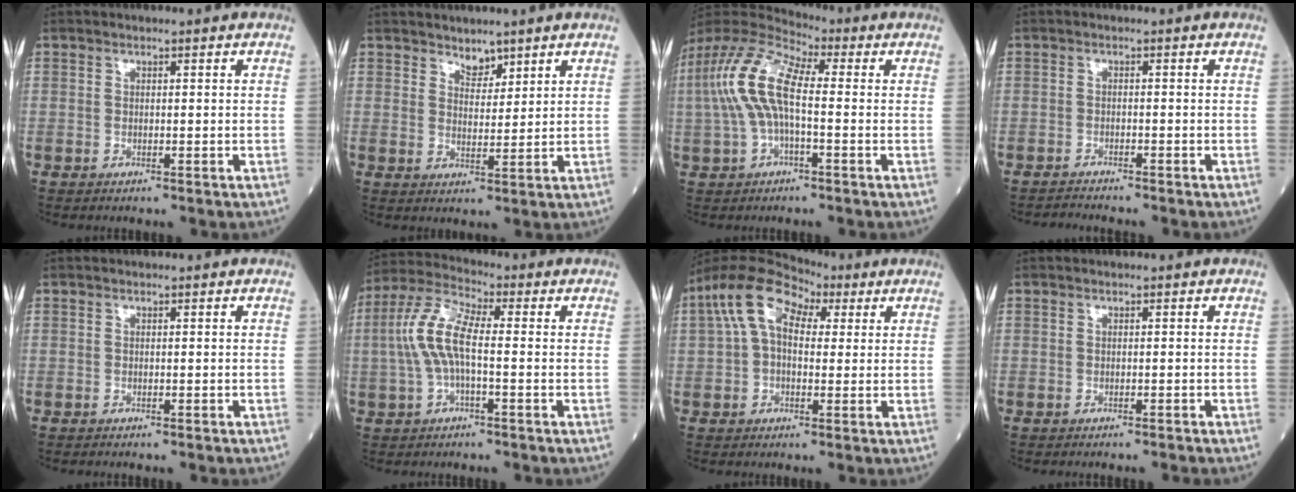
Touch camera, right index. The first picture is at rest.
{"total": 2.8, "force": [2.4, 1.2, 0.7], "torque": [-0.008, -0.005, 0.041]}
{"total": 12.1, "force": [0.3, 4.3, 11.3], "torque": [-0.254, 0.031, 0.000]}
{"total": 2.2, "force": [-2.1, -0.6, -0.1], "torque": [-0.002, -0.010, -0.036]}
{"total": 0.7, "force": [-0.6, 0.0, 0.2], "torque": [0.003, 0.000, -0.012]}
{"total": 8.5, "force": [-0.4, 2.4, 8.2], "torque": [-0.193, 0.021, -0.013]}
{"total": 10.6, "force": [4.1, 5.9, 7.9], "torque": [-0.161, 0.059, 0.067]}
{"total": 2.0, "force": [-1.9, -0.4, 0.5], "torque": [-0.004, 0.000, -0.023]}